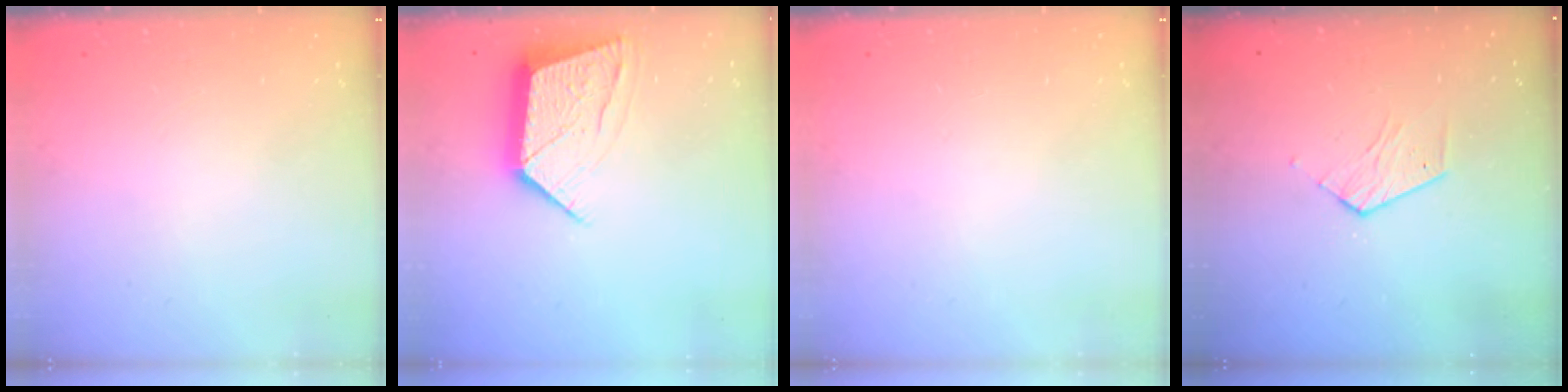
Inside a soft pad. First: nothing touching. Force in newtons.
{"total": 11.5, "press": 11.5, "slide": 0.8}
{"total": 0.0}
{"total": 4.9, "press": 4.8, "slide": 0.4}